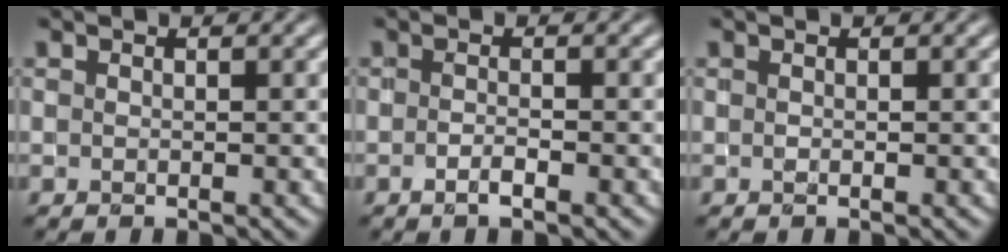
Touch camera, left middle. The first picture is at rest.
{"total": 1.4, "force": [-0.7, 0.3, 1.1], "torque": [-0.020, -0.002, -0.014]}
{"total": 0.0}